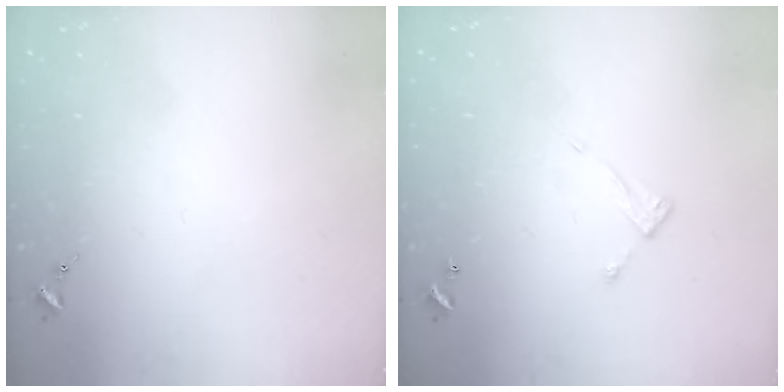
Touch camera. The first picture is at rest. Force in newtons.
{"total": 5.5, "press": 5.5, "slide": 0.2}